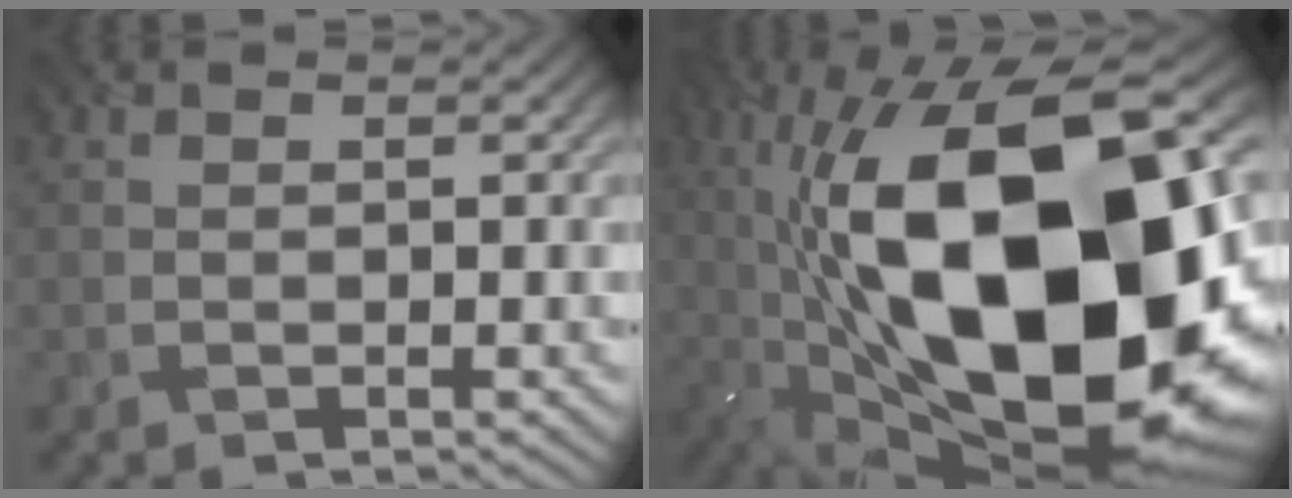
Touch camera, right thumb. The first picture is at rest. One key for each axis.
{"total": 23.4, "fx": -1.1, "fy": 10.9, "fz": 20.6, "tx": -0.396, "ty": 0.005, "tz": -0.025}